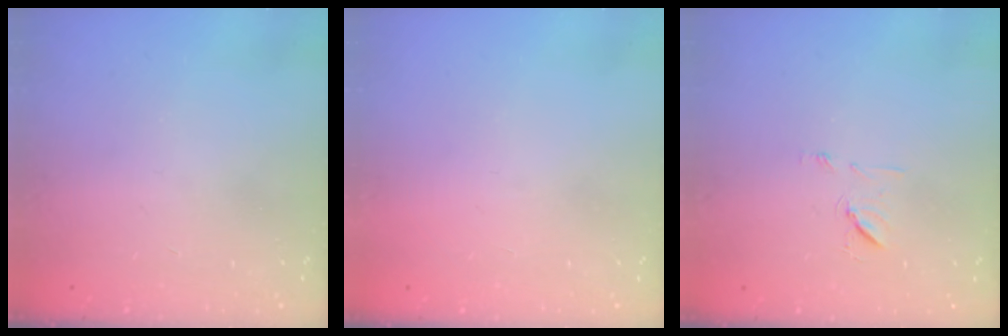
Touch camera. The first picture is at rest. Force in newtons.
{"total": 1.5, "press": 1.5, "slide": 0.1}
{"total": 7.2, "press": 7.2, "slide": 0.8}